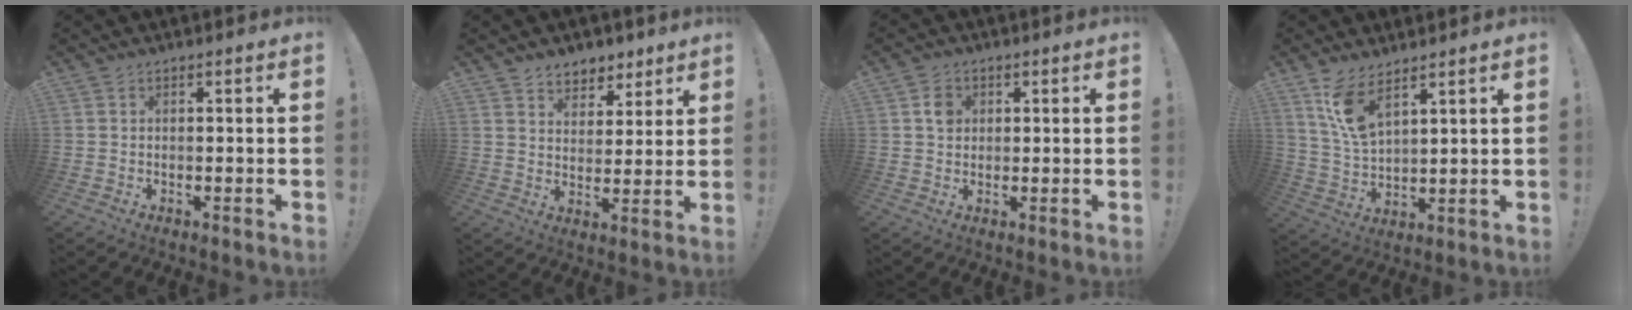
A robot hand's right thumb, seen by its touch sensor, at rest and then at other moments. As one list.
[{"total": 7.0, "force": [5.2, 4.6, 0.9], "torque": [-0.007, -0.043, 0.099]}, {"total": 3.9, "force": [0.9, 3.5, 1.5], "torque": [-0.009, -0.004, 0.012]}, {"total": 9.8, "force": [6.5, 3.8, 6.3], "torque": [-0.128, -0.023, 0.126]}]